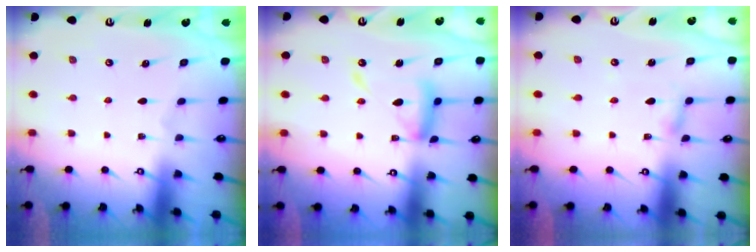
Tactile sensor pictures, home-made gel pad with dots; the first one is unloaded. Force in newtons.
{"total": 13.3, "press": 13.3, "slide": 1.1}
{"total": 2.0, "press": 2.0, "slide": 0.2}